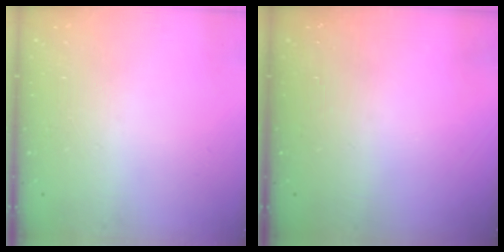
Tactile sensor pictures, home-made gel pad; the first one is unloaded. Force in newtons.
{"total": 0.0}